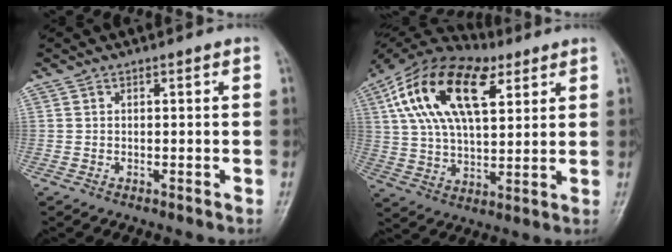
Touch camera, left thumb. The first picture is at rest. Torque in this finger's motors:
{"motor_torque": [2.35, 2.26, 1.55, -1.22, 0.22]}